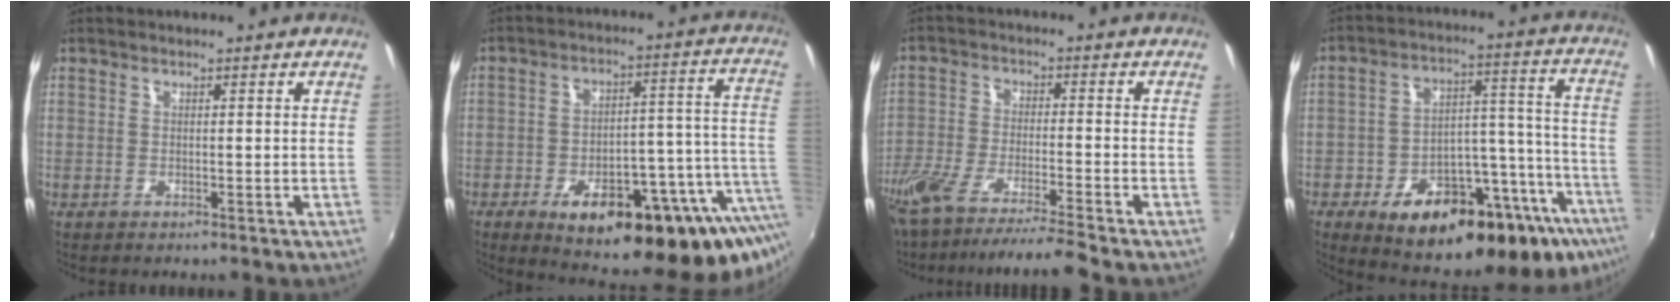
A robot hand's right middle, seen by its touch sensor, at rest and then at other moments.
{"total": 26.2, "force": [-13.4, 9.1, 20.6], "torque": [-0.276, -0.004, -0.169]}
{"total": 12.6, "force": [-10.8, -0.6, 6.3], "torque": [-0.135, -0.034, -0.193]}
{"total": 28.5, "force": [-18.3, 11.7, 18.4], "torque": [-0.263, 0.019, -0.245]}